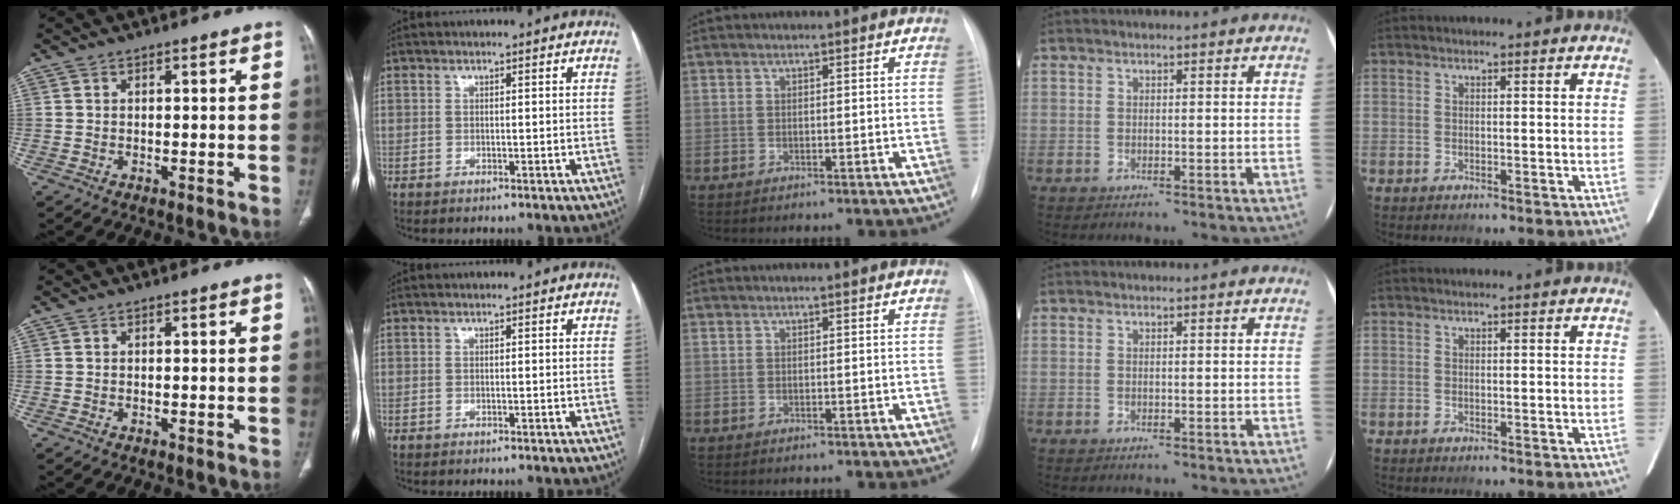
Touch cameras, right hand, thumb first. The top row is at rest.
{}